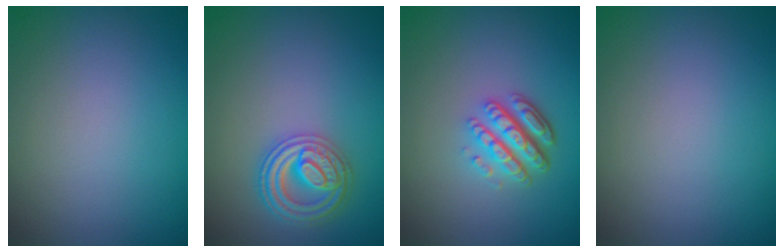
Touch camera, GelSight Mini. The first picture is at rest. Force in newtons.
{"total": 4.1, "press": 3.7, "slide": 1.6}
{"total": 4.7, "press": 3.4, "slide": 3.3}
{"total": 0.0}